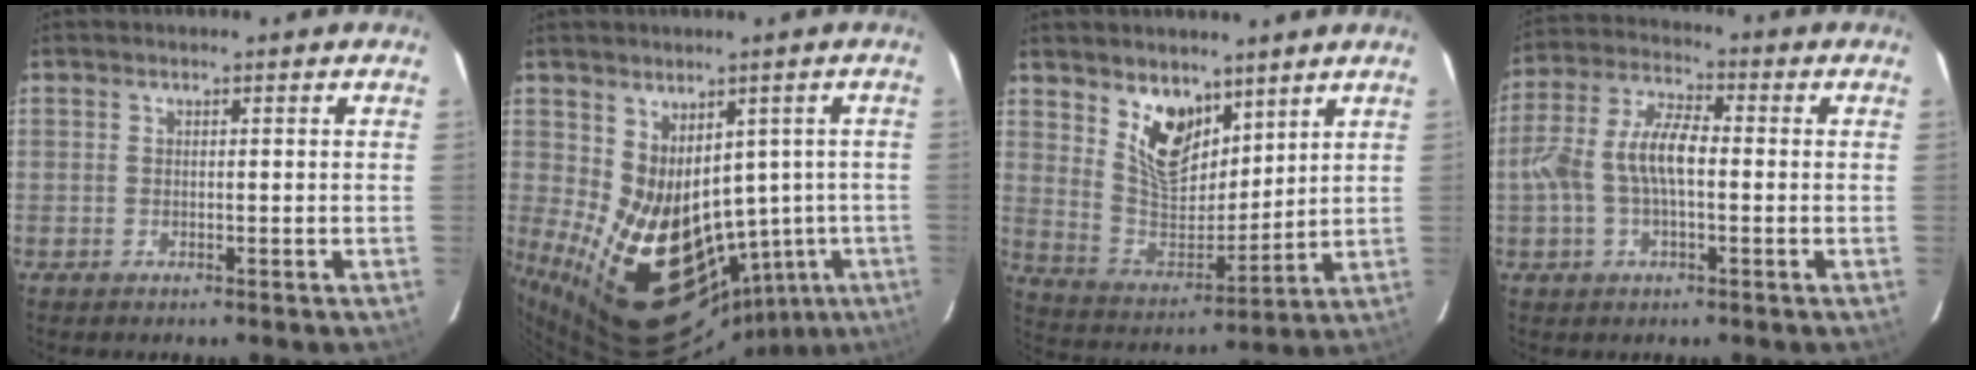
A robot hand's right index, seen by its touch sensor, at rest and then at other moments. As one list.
[{"total": 21.9, "force": [-3.3, 15.9, 14.7], "torque": [-0.254, -0.016, 0.004]}, {"total": 11.9, "force": [7.6, 6.4, 6.6], "torque": [-0.117, -0.011, 0.151]}, {"total": 9.9, "force": [-1.0, 4.4, 8.8], "torque": [-0.185, 0.017, -0.020]}]